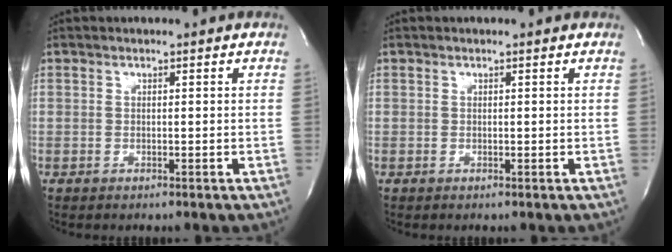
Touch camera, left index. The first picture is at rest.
{"total": 0.0}